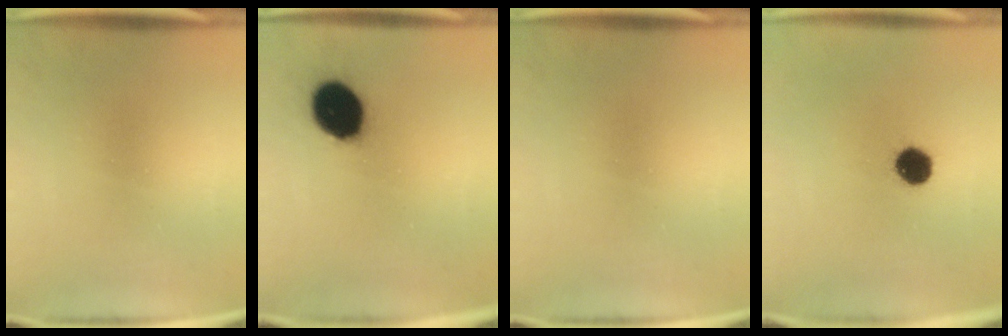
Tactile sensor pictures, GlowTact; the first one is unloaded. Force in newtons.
{"total": 14.3}
{"total": 0.0}
{"total": 7.1}